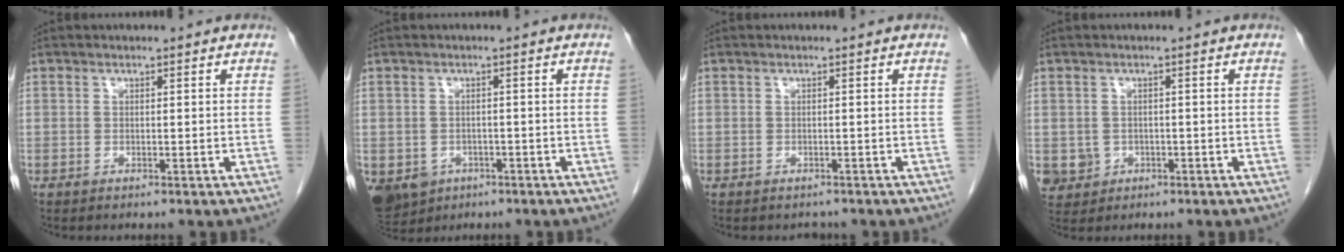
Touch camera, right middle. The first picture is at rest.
{"total": 10.3, "force": [-5.0, 8.1, 3.8], "torque": [-0.107, -0.007, -0.066]}
{"total": 1.4, "force": [-1.2, 0.7, 0.0], "torque": [-0.005, -0.001, -0.018]}
{"total": 5.0, "force": [-1.4, 4.7, 0.9], "torque": [-0.025, 0.002, -0.015]}